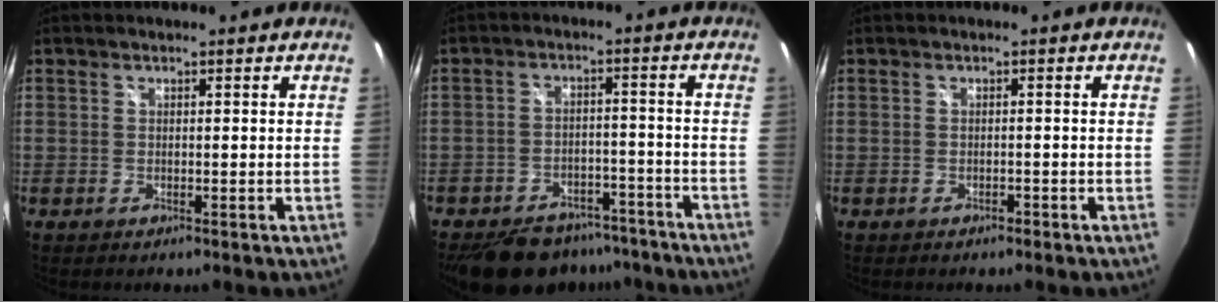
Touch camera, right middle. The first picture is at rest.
{"total": 17.2, "force": [-13.8, 8.0, 6.5], "torque": [-0.149, 0.011, -0.179]}
{"total": 0.7, "force": [-0.6, 0.3, 0.0], "torque": [-0.002, 0.000, -0.011]}